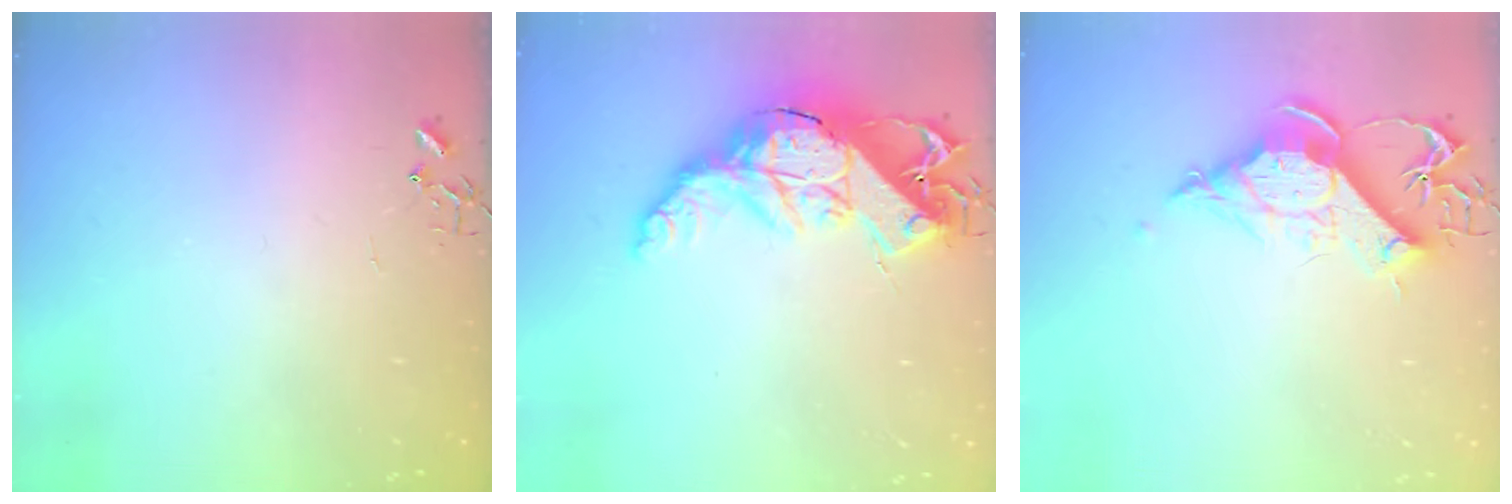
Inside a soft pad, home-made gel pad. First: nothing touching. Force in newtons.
{"total": 19.6, "press": 19.6, "slide": 1.2}
{"total": 13.2, "press": 13.1, "slide": 1.6}